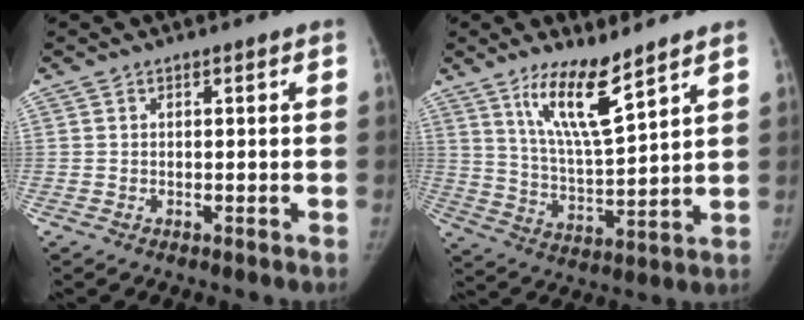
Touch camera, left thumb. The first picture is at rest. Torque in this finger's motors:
{"motor_torque": [0.64, -0.05, 1.06, -0.99, 0.38]}